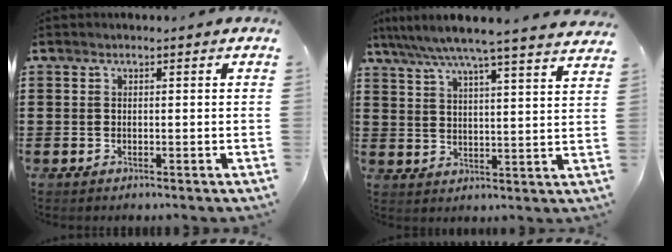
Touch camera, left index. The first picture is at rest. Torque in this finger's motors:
{"motor_torque": [2.14, 0.00, 0.50, 0.21]}